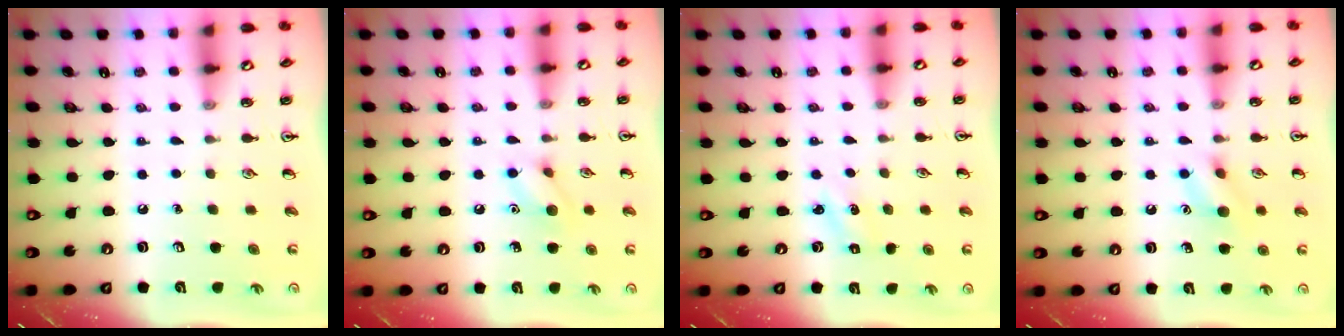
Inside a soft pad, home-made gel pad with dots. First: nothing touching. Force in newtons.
{"total": 7.5, "press": 7.4, "slide": 0.7}
{"total": 1.4, "press": 1.3, "slide": 0.6}
{"total": 8.4, "press": 8.3, "slide": 0.7}